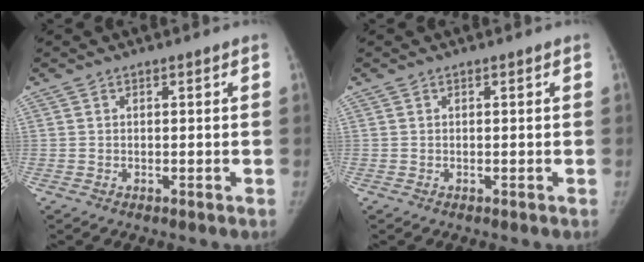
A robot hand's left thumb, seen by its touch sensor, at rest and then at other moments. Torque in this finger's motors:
{"motor_torque": [0.01, 0.01, 0.08, -0.01, 0.00]}